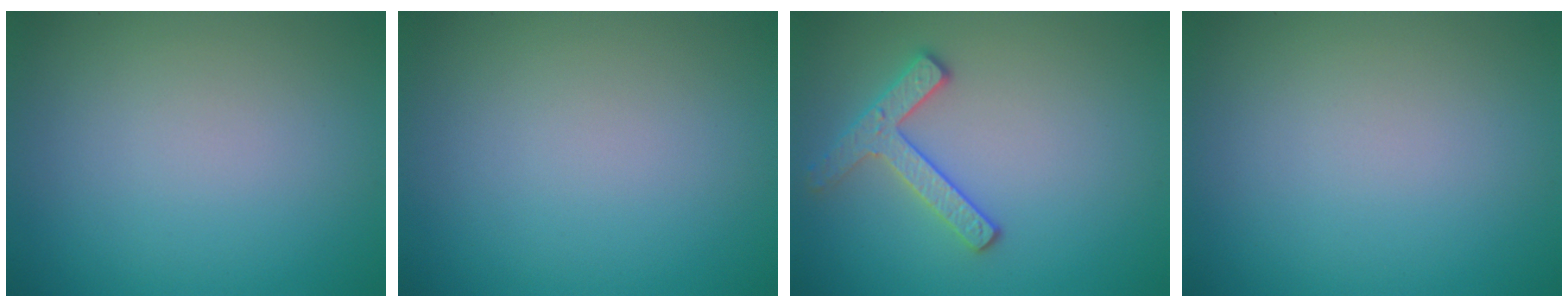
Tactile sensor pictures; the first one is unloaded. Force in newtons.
{"total": 0.0}
{"total": 2.5, "press": 2.5, "slide": 0.4}
{"total": 0.0}